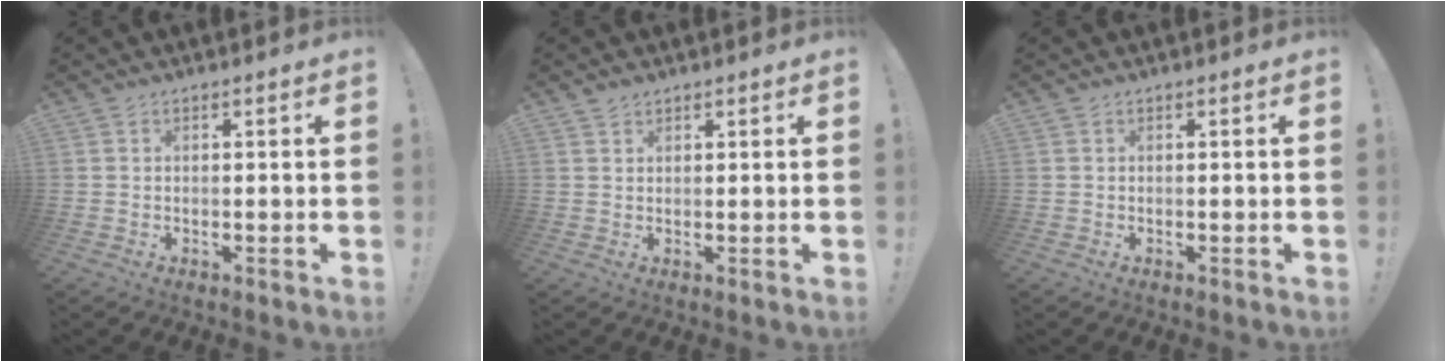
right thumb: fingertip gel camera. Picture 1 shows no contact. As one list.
[{"total": 1.4, "force": [1.2, 0.7, 0.4], "torque": [-0.004, -0.004, 0.023]}, {"total": 0.0}]